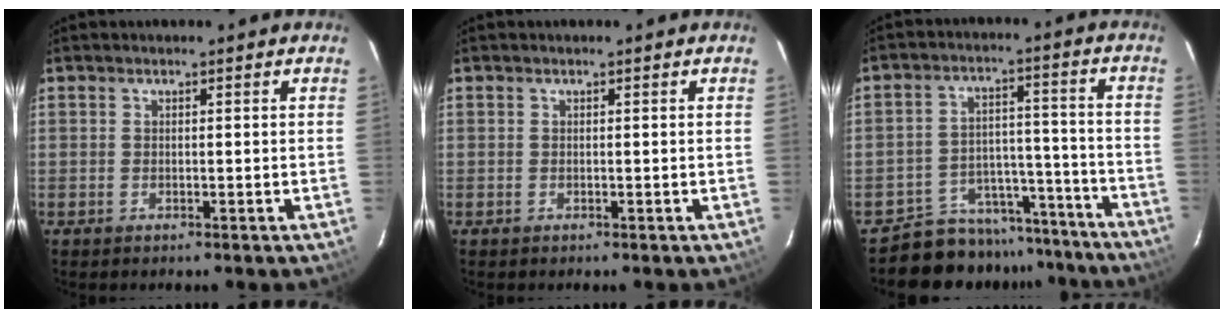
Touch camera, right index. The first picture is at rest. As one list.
[{"total": 0.0}, {"total": 14.6, "force": [-12.9, 6.7, 0.7], "torque": [-0.013, 0.067, -0.177]}]